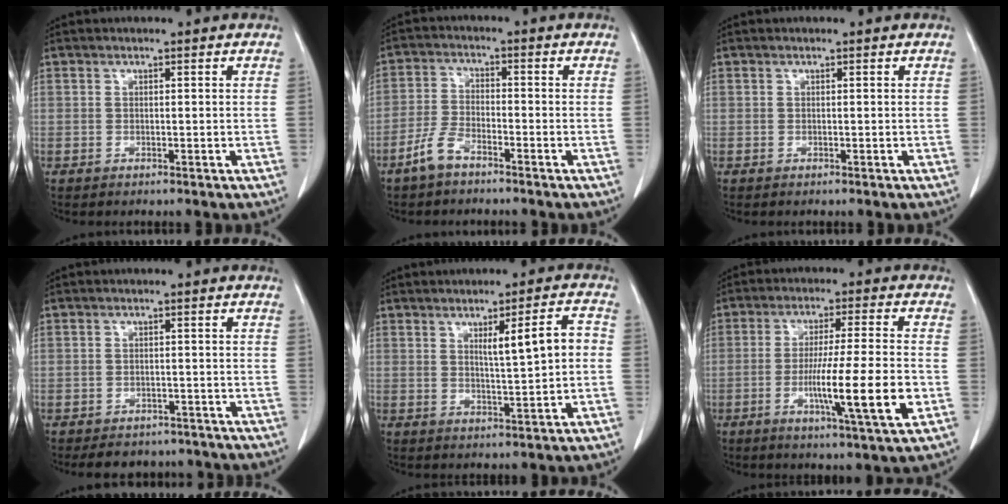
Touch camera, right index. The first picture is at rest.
{"total": 4.5, "force": [-3.3, 1.6, 2.6], "torque": [-0.067, 0.003, -0.065]}
{"total": 0.0}
{"total": 7.5, "force": [-6.5, 3.6, 0.9], "torque": [-0.002, 0.007, -0.075]}
{"total": 6.3, "force": [0.7, 0.4, 6.2], "torque": [-0.096, 0.009, 0.015]}
{"total": 12.5, "force": [-3.5, -0.4, 12.0], "torque": [-0.204, -0.016, -0.061]}